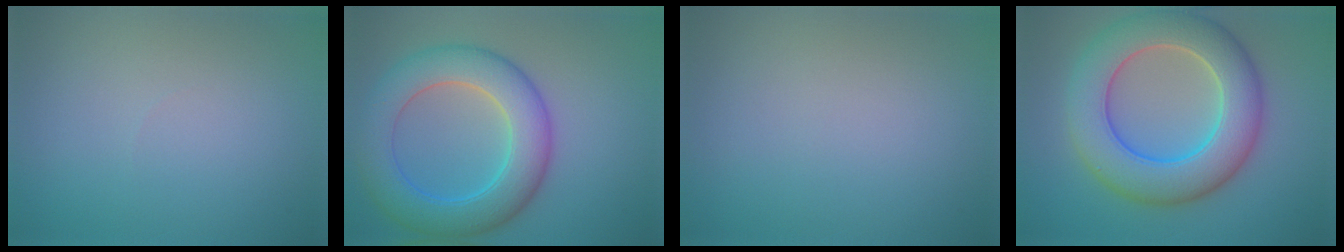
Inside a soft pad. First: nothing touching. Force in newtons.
{"total": 8.0, "press": 8.0, "slide": 0.2}
{"total": 0.0}
{"total": 9.7, "press": 9.6, "slide": 0.4}